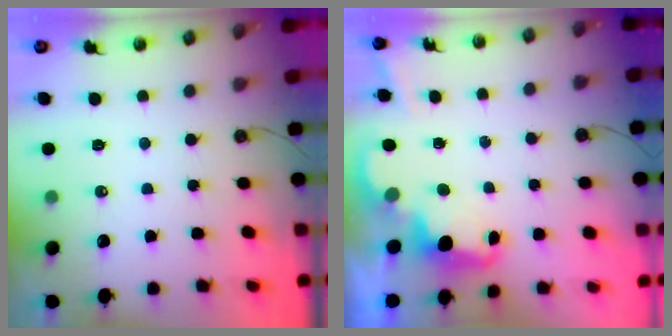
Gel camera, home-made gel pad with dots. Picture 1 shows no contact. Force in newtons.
{"total": 2.2, "press": 2.2, "slide": 0.5}